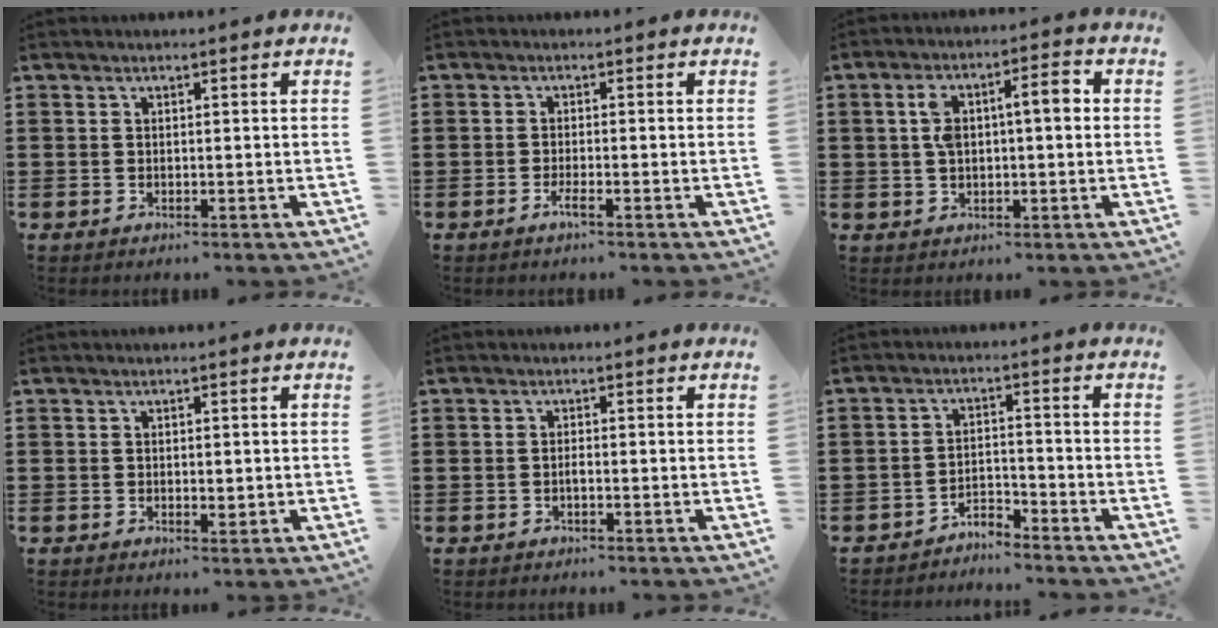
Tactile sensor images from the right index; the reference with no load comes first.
{"total": 1.8, "force": [-1.1, 0.2, 1.4], "torque": [-0.031, -0.004, -0.022]}
{"total": 6.6, "force": [0.8, 2.6, 6.0], "torque": [-0.117, 0.014, 0.010]}
{"total": 1.0, "force": [0.0, 0.6, 0.8], "torque": [-0.014, 0.005, 0.000]}
{"total": 0.9, "force": [-0.4, 0.0, 0.9], "torque": [-0.019, -0.007, -0.004]}
{"total": 3.2, "force": [-3.2, 0.2, -0.1], "torque": [-0.006, 0.003, -0.067]}